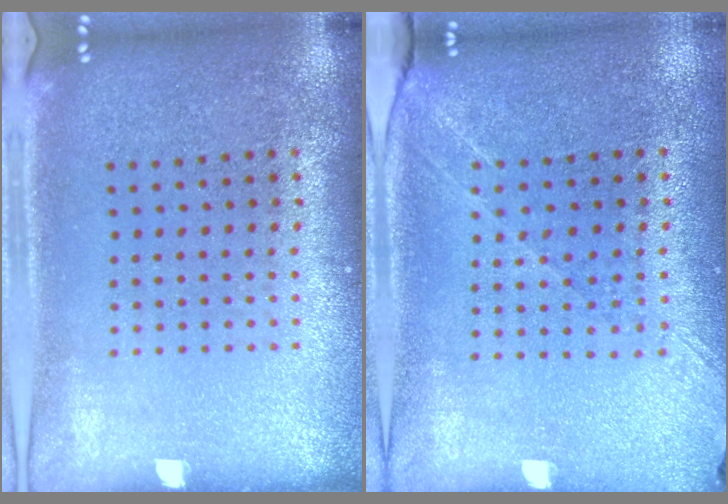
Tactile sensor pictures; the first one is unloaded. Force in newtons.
{"total": 1.3, "press": 1.2, "slide": 0.6}